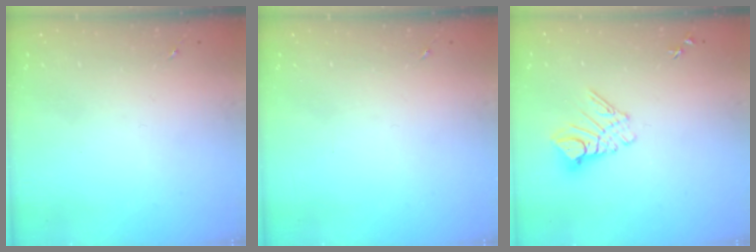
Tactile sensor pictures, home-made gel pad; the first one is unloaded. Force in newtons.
{"total": 0.0}
{"total": 9.6, "press": 9.6, "slide": 1.0}